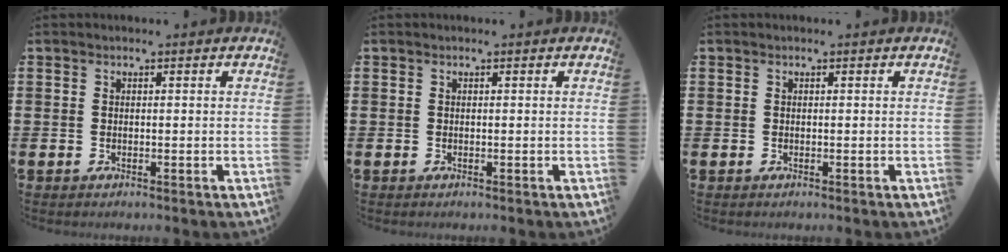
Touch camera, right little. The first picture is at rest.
{"total": 0.0}
{"total": 0.0}